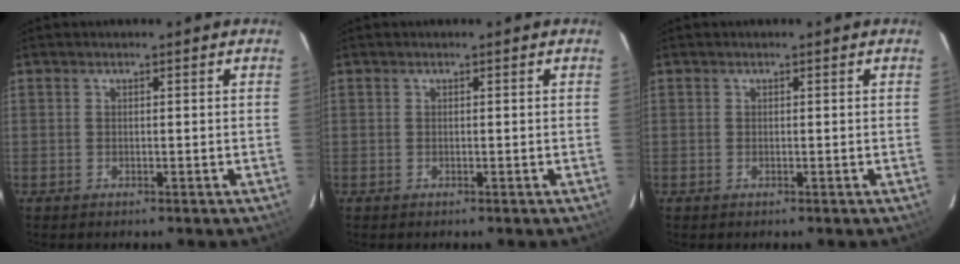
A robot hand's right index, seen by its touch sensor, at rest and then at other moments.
{"total": 0.0}
{"total": 0.0}